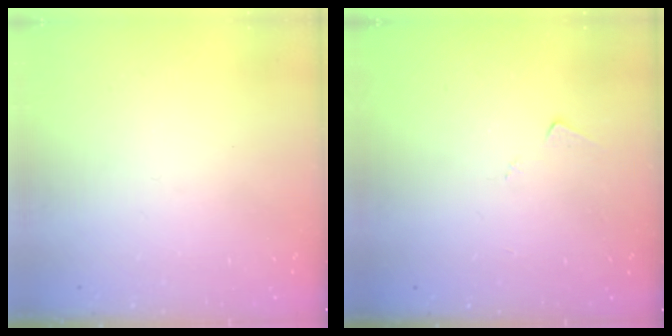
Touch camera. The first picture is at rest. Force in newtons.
{"total": 5.5, "press": 5.5, "slide": 0.6}